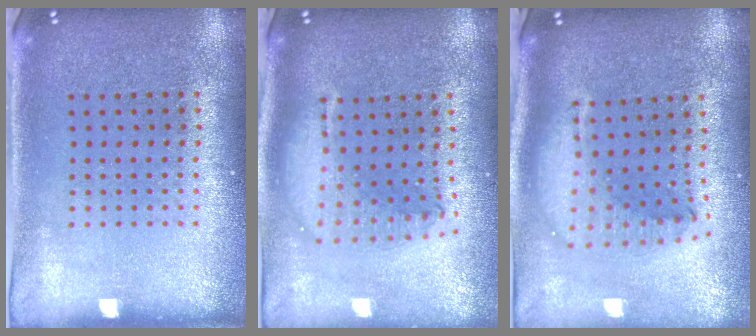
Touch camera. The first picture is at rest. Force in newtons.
{"total": 1.9, "press": 1.6, "slide": 1.1}
{"total": 2.2, "press": 1.7, "slide": 1.4}